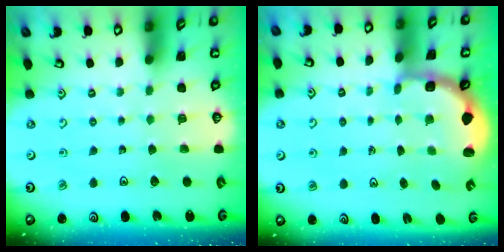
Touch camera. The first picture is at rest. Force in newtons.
{"total": 2.5, "press": 2.3, "slide": 1.1}